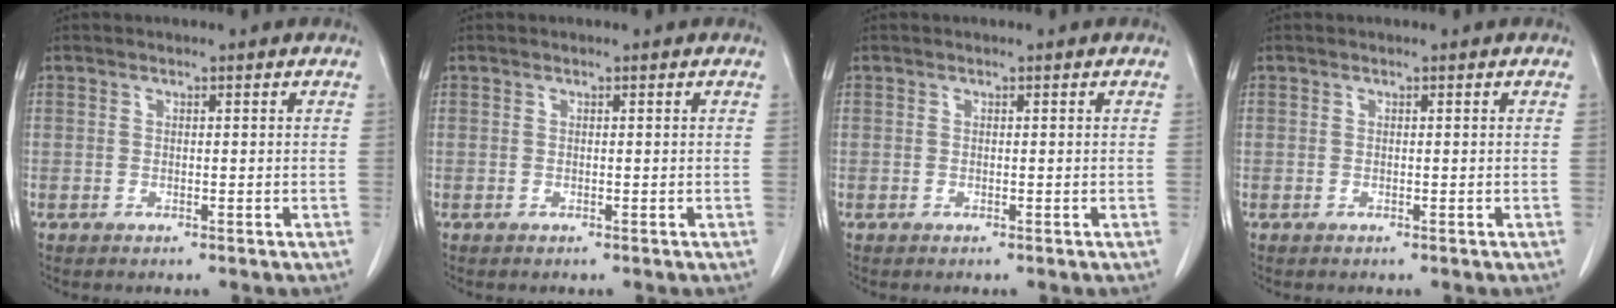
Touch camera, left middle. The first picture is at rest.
{"total": 0.0}
{"total": 0.0}
{"total": 0.0}